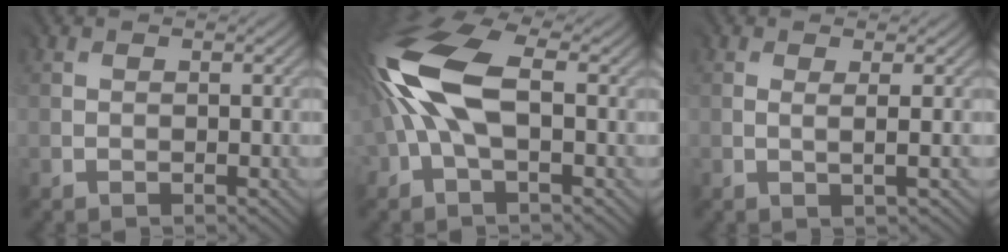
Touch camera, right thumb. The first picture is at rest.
{"total": 13.2, "force": [0.7, 6.3, 11.7], "torque": [-0.269, 0.023, -0.001]}
{"total": 1.2, "force": [0.1, 0.1, 1.2], "torque": [-0.022, 0.003, -0.003]}